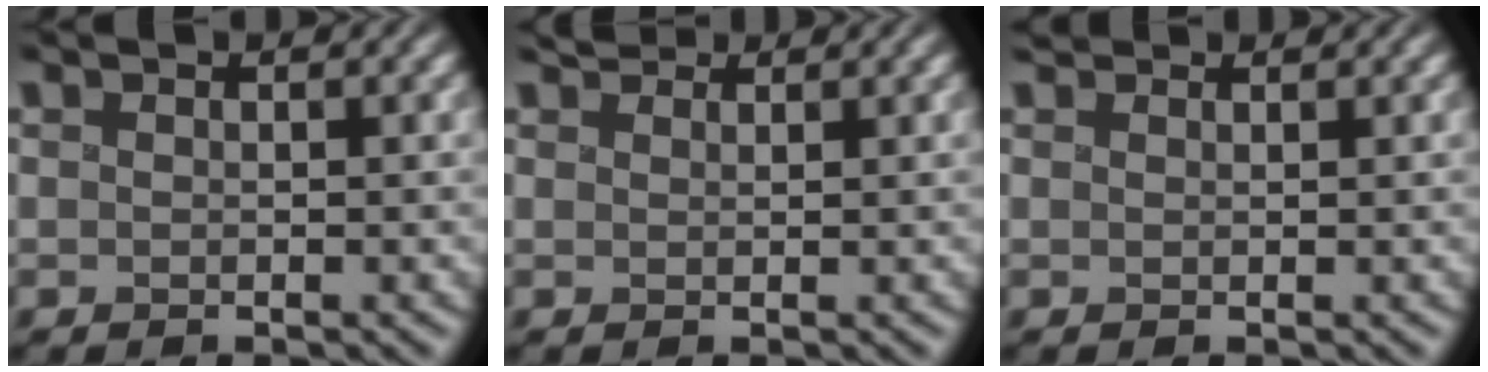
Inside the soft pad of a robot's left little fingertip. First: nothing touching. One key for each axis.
{"total": 2.4, "fx": 2.0, "fy": 0.9, "fz": 0.7, "tx": -0.015, "ty": 0.004, "tz": 0.039}
{"total": 1.8, "fx": 1.6, "fy": 0.5, "fz": 0.6, "tx": -0.011, "ty": 0.010, "tz": 0.024}